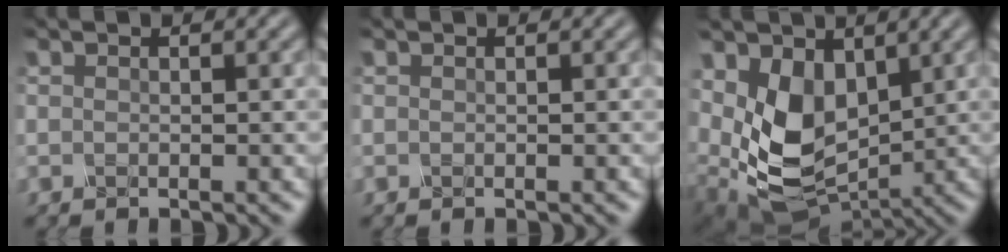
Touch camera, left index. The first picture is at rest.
{"total": 0.0}
{"total": 6.6, "force": [1.3, 4.5, 4.5], "torque": [-0.120, -0.025, 0.044]}